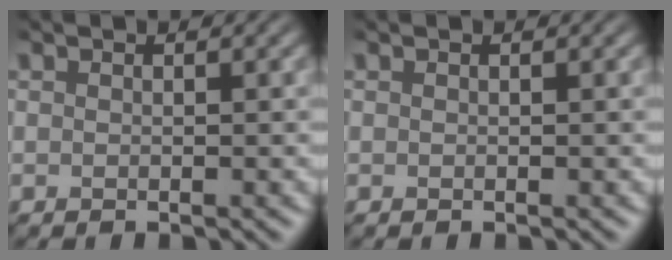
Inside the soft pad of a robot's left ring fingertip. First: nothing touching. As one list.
[{"total": 0.0}]